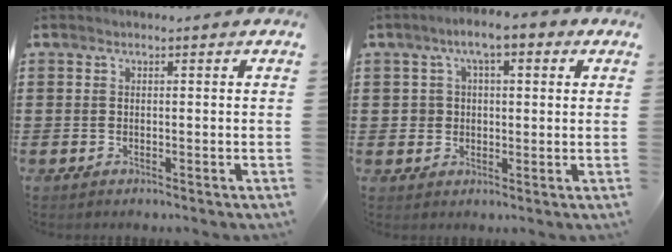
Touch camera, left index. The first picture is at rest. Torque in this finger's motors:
{"motor_torque": [2.14, 0.00, 0.36, 0.10]}